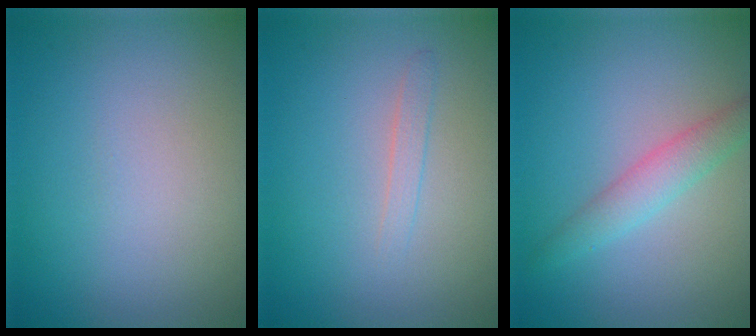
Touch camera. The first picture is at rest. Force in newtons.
{"total": 0.9, "press": 0.9, "slide": 0.1}
{"total": 2.9, "press": 2.9, "slide": 0.1}